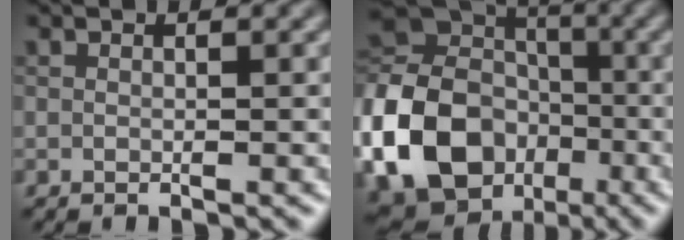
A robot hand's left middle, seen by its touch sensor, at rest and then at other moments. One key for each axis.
{"total": 17.0, "fx": -5.7, "fy": 13.9, "fz": 7.9, "tx": -0.184, "ty": -0.024, "tz": -0.130}